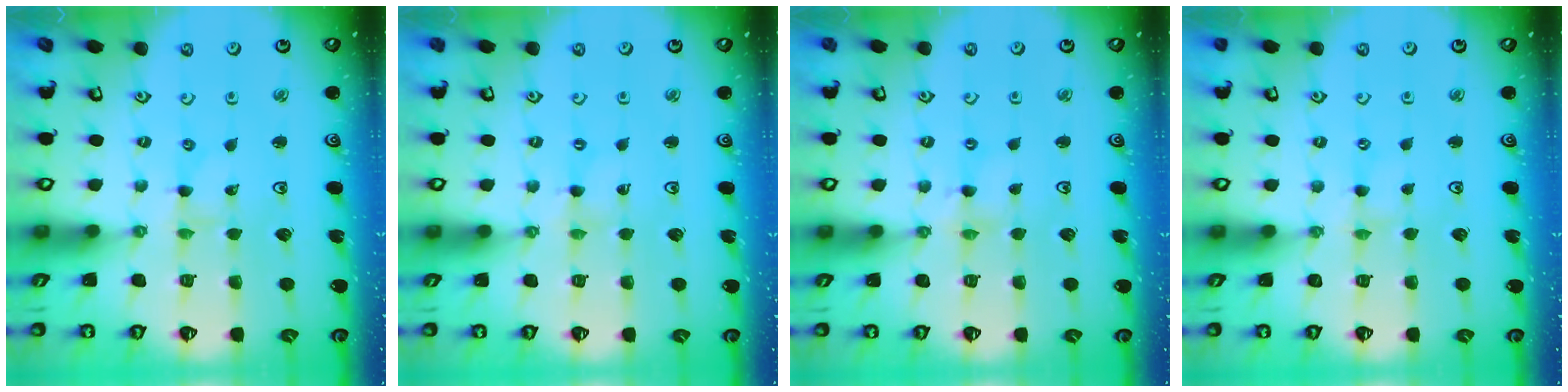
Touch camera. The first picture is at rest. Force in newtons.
{"total": 0.0}
{"total": 2.0, "press": 2.0, "slide": 0.3}
{"total": 0.5, "press": 0.5, "slide": 0.2}